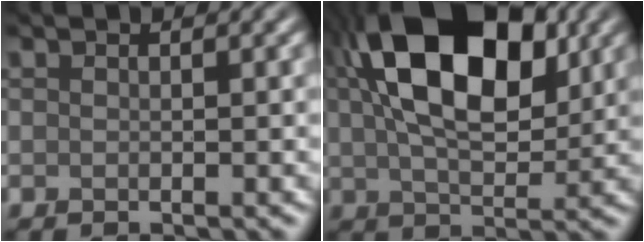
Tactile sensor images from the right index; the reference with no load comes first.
{"total": 14.2, "force": [4.6, 7.7, 11.0], "torque": [-0.168, 0.023, 0.065]}